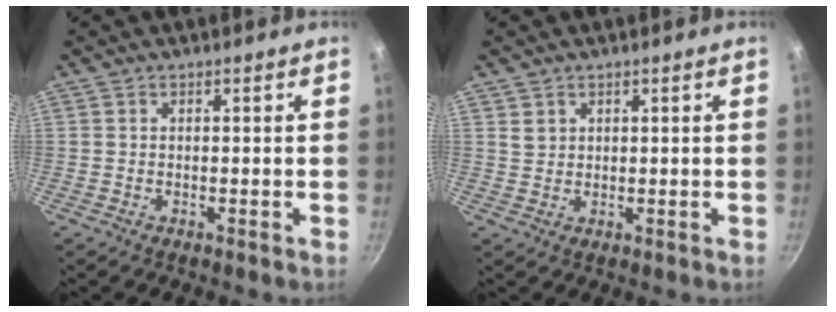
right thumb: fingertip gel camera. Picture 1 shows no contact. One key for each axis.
{"total": 1.8, "fx": 1.0, "fy": 1.4, "fz": 0.5, "tx": 0.001, "ty": 0.003, "tz": 0.022}